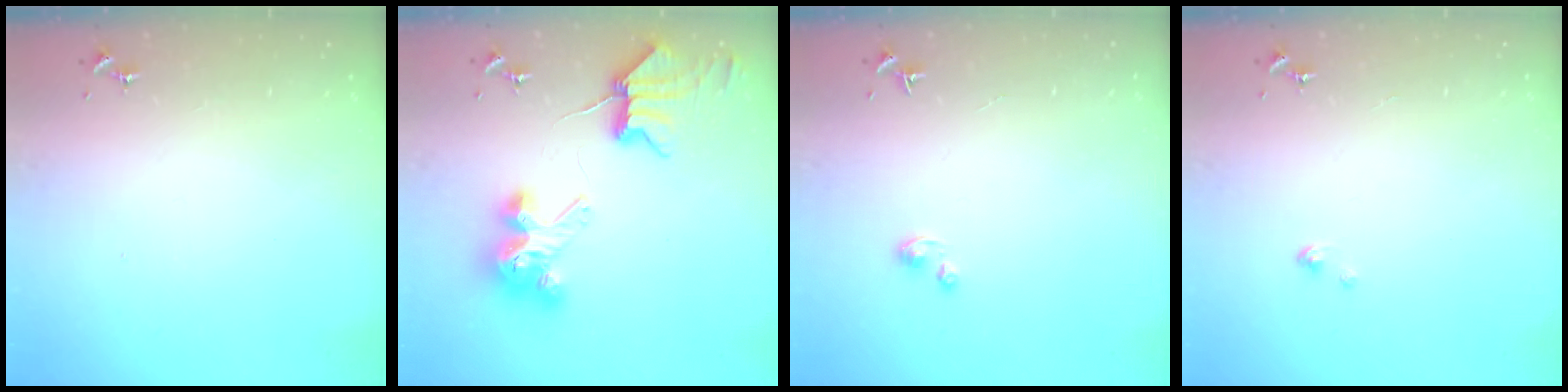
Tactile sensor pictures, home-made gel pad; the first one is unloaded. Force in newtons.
{"total": 9.3, "press": 9.2, "slide": 1.4}
{"total": 2.5, "press": 2.5, "slide": 0.2}
{"total": 1.6, "press": 1.6, "slide": 0.2}